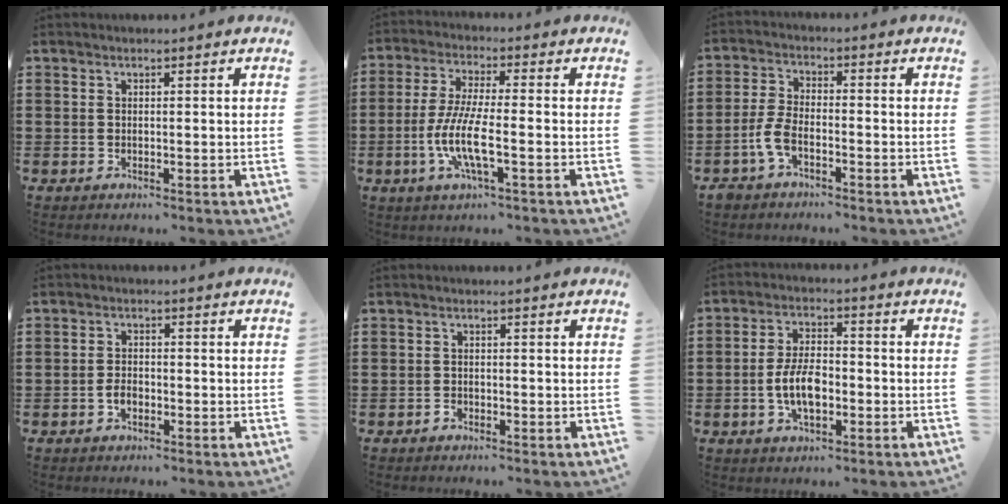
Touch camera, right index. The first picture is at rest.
{"total": 8.1, "force": [-2.6, 1.5, 7.5], "torque": [-0.167, -0.016, -0.058]}
{"total": 4.8, "force": [-2.5, 2.0, 3.5], "torque": [-0.097, -0.005, -0.056]}
{"total": 2.0, "force": [-0.9, 1.1, 1.5], "torque": [-0.030, 0.002, -0.018]}
{"total": 0.8, "force": [-0.7, 0.4, 0.2], "torque": [-0.006, 0.001, -0.015]}
{"total": 7.0, "force": [-1.7, 3.4, 5.8], "torque": [-0.130, -0.001, -0.036]}